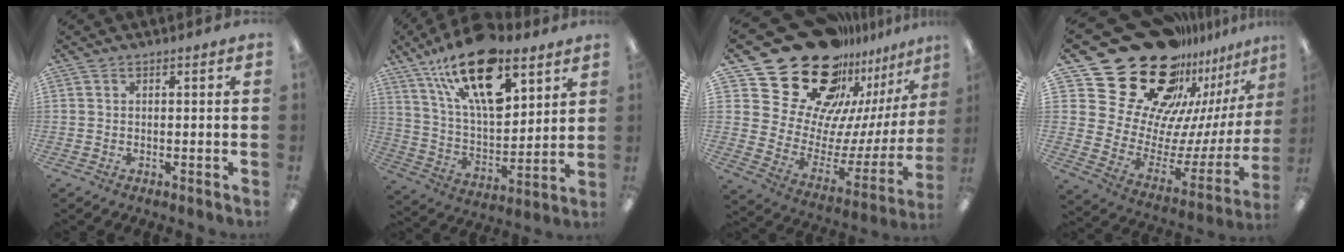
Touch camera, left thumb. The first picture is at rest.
{"total": 23.0, "force": [14.0, 10.0, 15.3], "torque": [-0.271, -0.071, 0.238]}
{"total": 31.3, "force": [21.9, 16.9, 14.8], "torque": [-0.240, -0.174, 0.428]}
{"total": 33.7, "force": [22.1, 18.7, 17.2], "torque": [-0.260, -0.188, 0.442]}